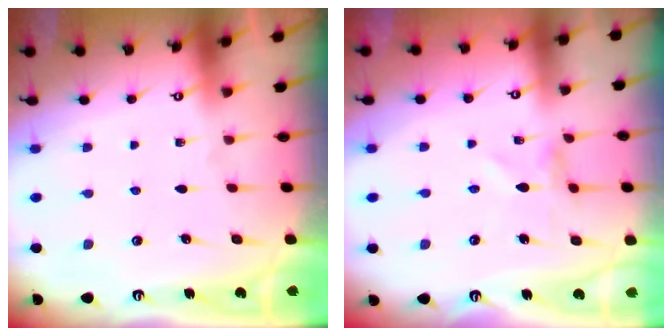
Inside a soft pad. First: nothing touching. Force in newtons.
{"total": 0.0}